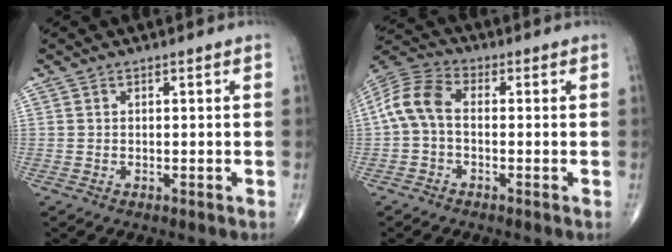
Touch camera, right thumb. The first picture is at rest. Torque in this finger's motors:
{"motor_torque": [-0.12, 0.33, 0.63, -0.24, 0.06]}